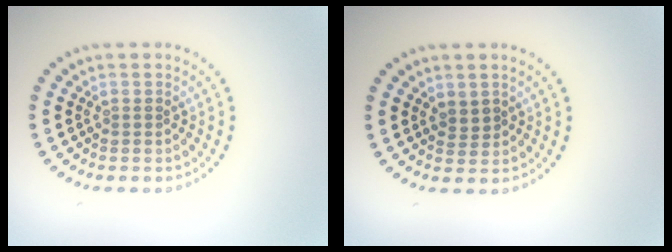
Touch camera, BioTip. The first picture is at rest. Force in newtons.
{"total": 0.8, "press": 0.6, "slide": 0.6}